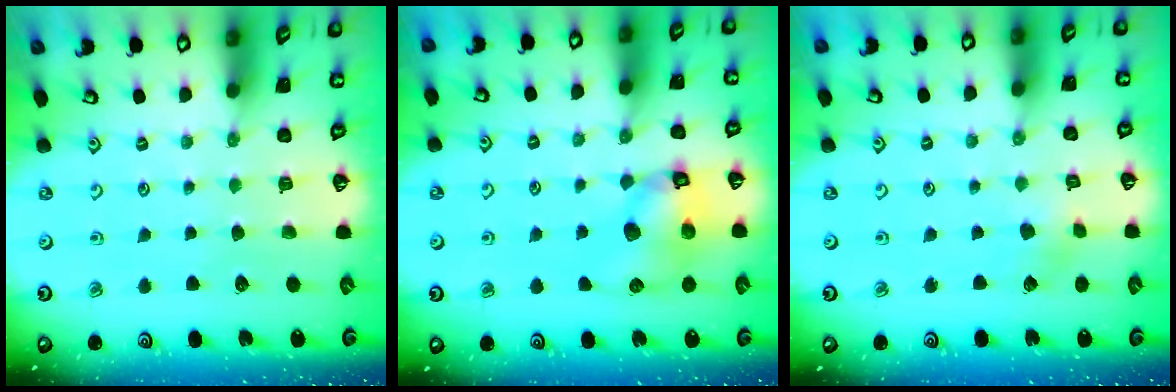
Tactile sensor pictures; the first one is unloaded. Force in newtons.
{"total": 10.9, "press": 10.7, "slide": 1.6}
{"total": 2.5, "press": 2.4, "slide": 0.7}